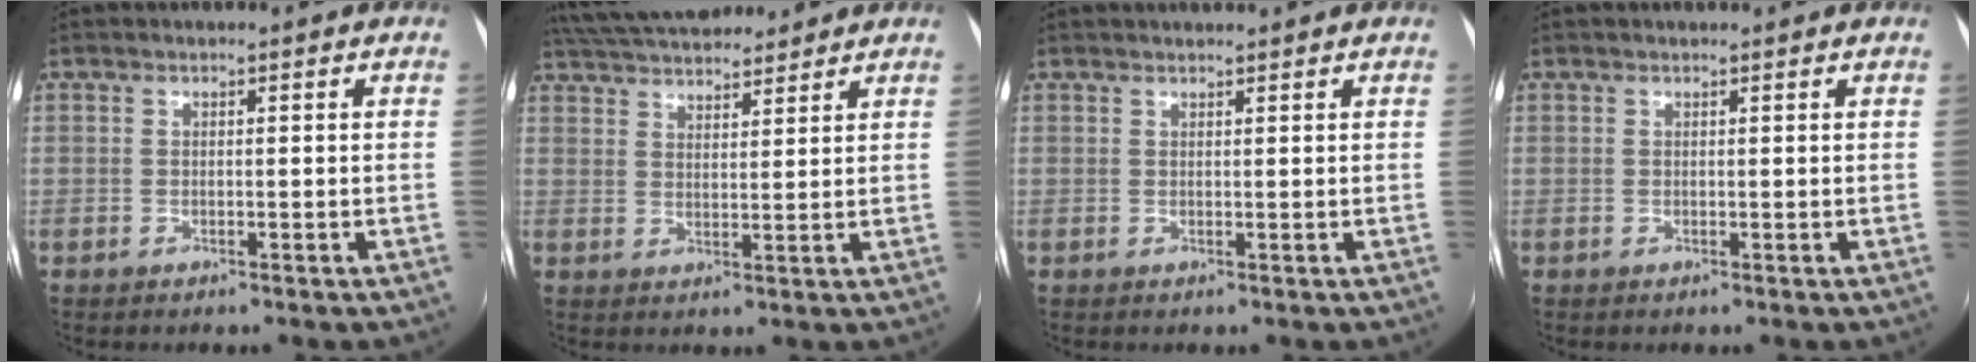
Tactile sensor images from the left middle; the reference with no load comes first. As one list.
[{"total": 14.5, "force": [13.1, 3.4, 5.0], "torque": [-0.096, 0.038, 0.209]}, {"total": 3.2, "force": [3.1, 0.3, 0.9], "torque": [-0.009, 0.027, 0.044]}, {"total": 1.5, "force": [1.4, 0.3, 0.5], "torque": [-0.008, 0.018, 0.019]}]